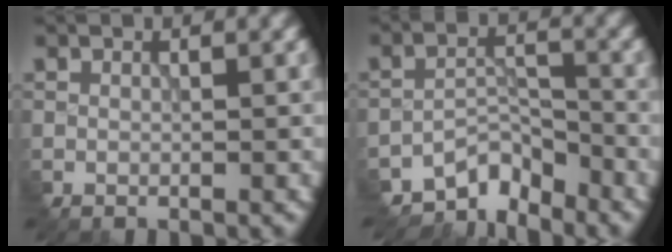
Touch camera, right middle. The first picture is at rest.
{"total": 4.2, "force": [-3.9, 1.3, 0.6], "torque": [-0.002, 0.006, -0.072]}